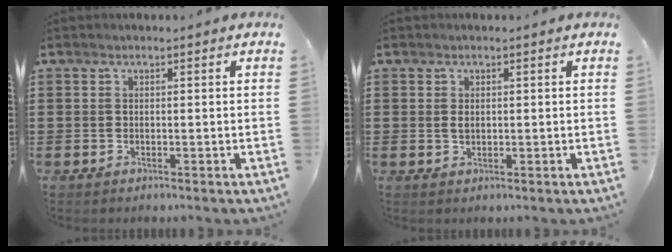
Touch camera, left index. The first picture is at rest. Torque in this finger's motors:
{"motor_torque": [0.50, 0.44, 0.27, 0.02]}